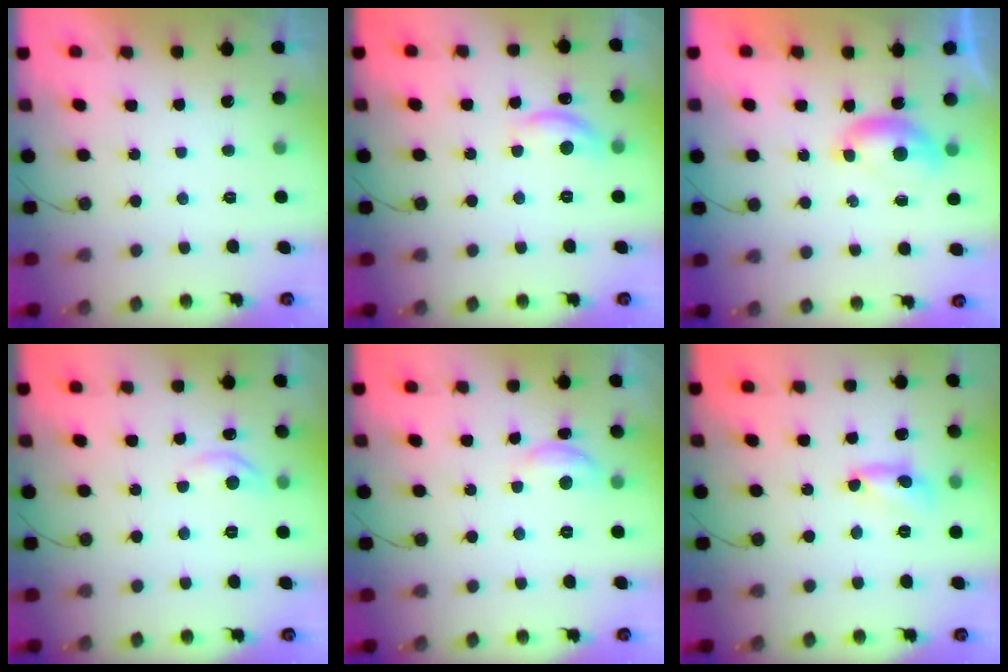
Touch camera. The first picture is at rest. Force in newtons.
{"total": 10.6, "press": 10.5, "slide": 0.7}
{"total": 5.9, "press": 5.8, "slide": 0.8}
{"total": 5.1, "press": 5.0, "slide": 0.6}
{"total": 7.3, "press": 7.2, "slide": 0.5}
{"total": 4.2, "press": 4.2, "slide": 0.3}